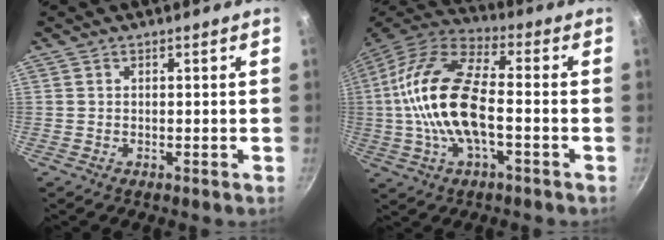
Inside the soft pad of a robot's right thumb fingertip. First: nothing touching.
{"total": 18.3, "force": [-1.7, 8.1, 16.3], "torque": [-0.309, 0.036, -0.047]}